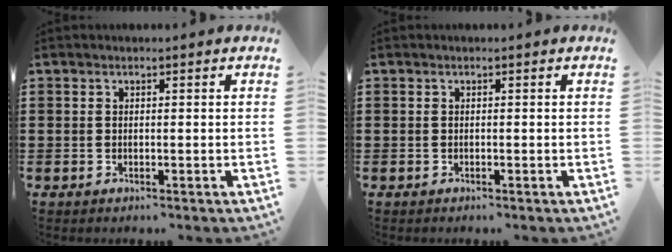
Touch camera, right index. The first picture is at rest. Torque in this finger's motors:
{"motor_torque": [0.00, 0.00, 0.00, 0.00]}